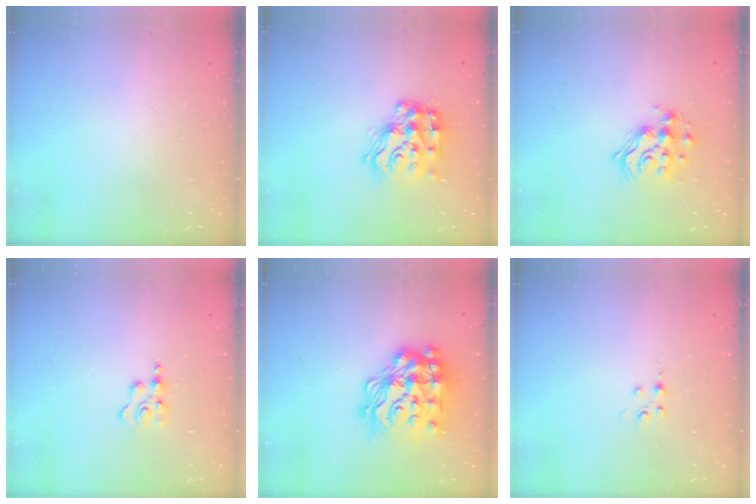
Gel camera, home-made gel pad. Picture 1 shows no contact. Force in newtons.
{"total": 17.0, "press": 17.0, "slide": 1.2}
{"total": 13.4, "press": 13.4, "slide": 1.1}
{"total": 2.7, "press": 2.7, "slide": 0.5}
{"total": 26.4, "press": 26.3, "slide": 2.0}
{"total": 3.8, "press": 3.7, "slide": 0.5}